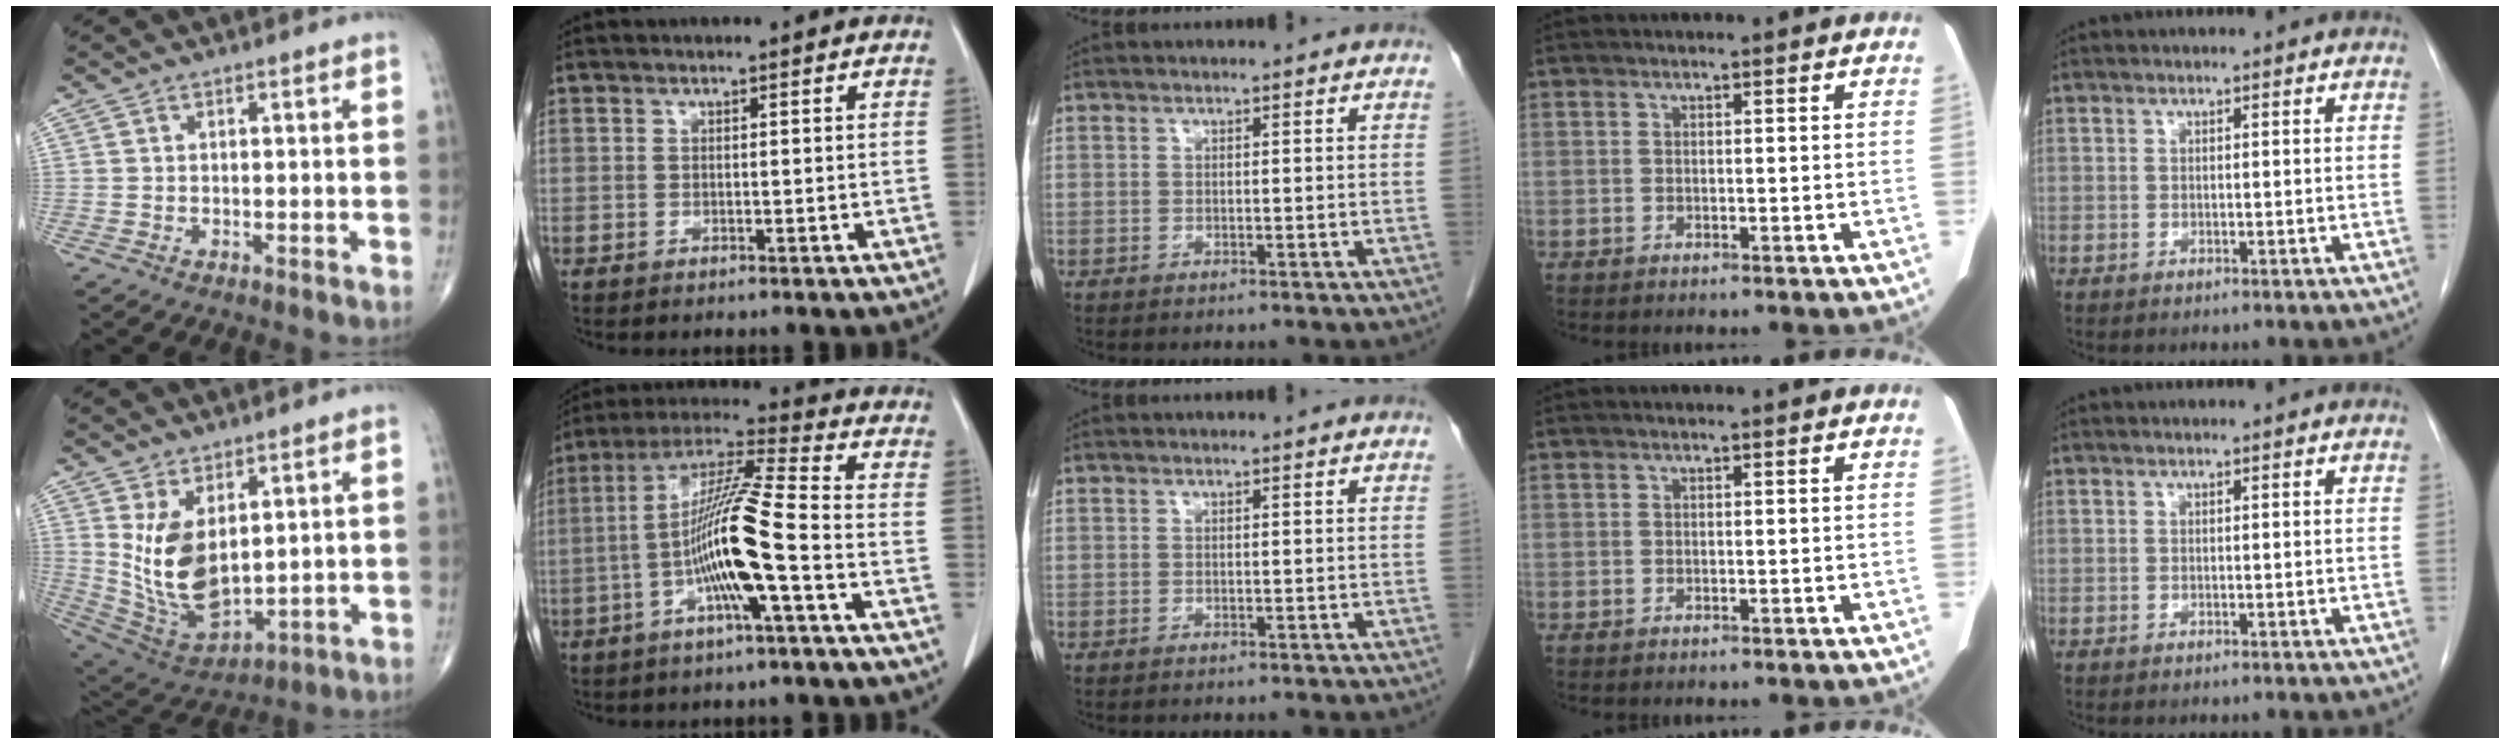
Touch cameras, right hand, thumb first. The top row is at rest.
{"thumb": {"total": 13.4, "force": [3.2, 7.2, 10.9], "torque": [-0.192, -0.024, 0.087]}, "index": {"total": 13.1, "force": [-3.6, -0.1, 12.6], "torque": [-0.245, 0.009, -0.075]}}